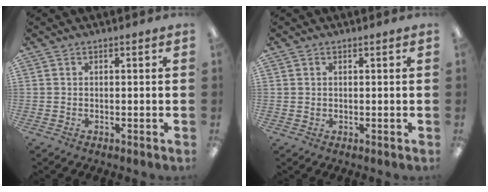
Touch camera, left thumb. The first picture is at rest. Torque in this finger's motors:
{"motor_torque": [-0.14, -0.01, 0.04, 0.15, 0.01]}